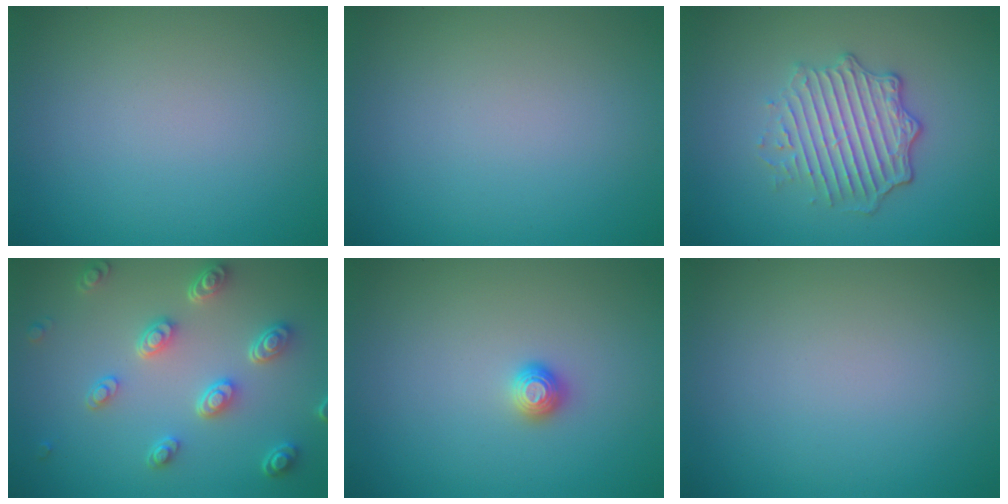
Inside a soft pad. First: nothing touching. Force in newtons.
{"total": 0.0}
{"total": 4.5, "press": 3.5, "slide": 2.9}
{"total": 4.8, "press": 3.8, "slide": 3.0}
{"total": 1.0, "press": 1.0, "slide": 0.1}
{"total": 0.0}